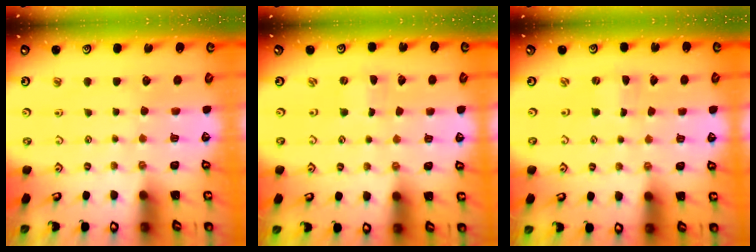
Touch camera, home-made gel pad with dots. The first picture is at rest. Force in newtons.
{"total": 0.0}
{"total": 0.0}